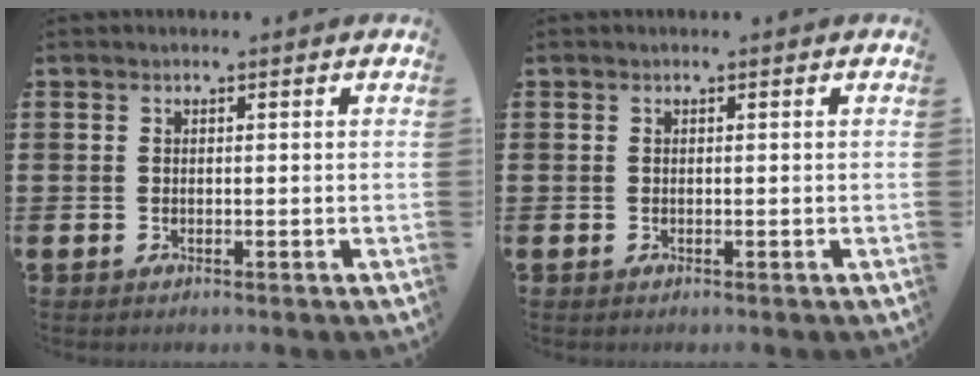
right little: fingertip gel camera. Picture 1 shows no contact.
{"total": 0.0}